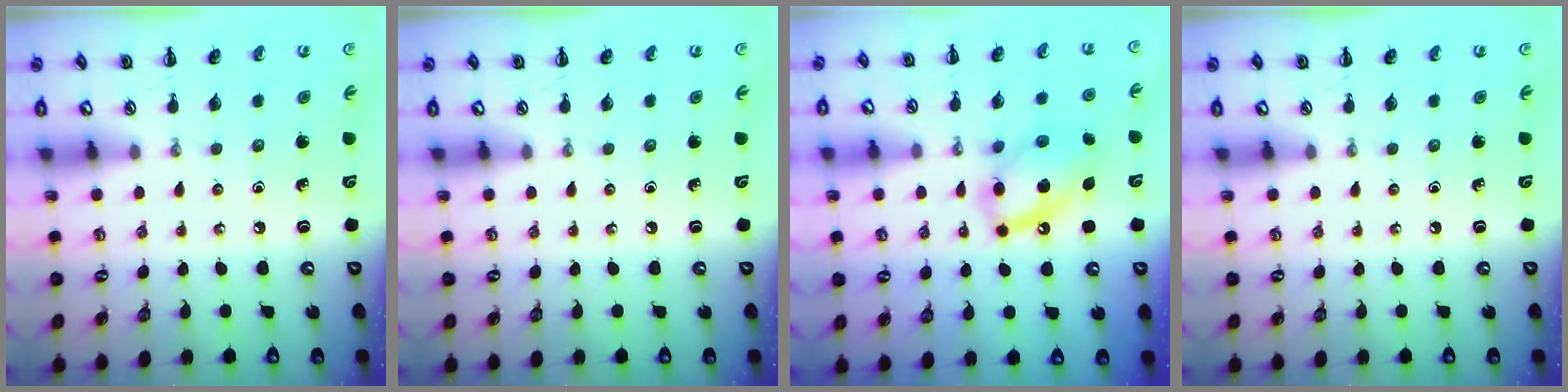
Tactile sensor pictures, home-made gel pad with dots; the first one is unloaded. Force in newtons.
{"total": 0.0}
{"total": 13.4, "press": 13.1, "slide": 2.5}
{"total": 0.0}